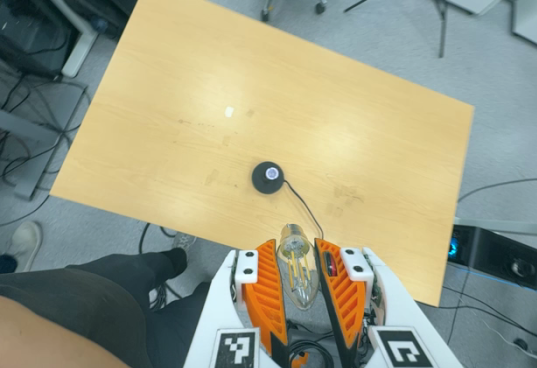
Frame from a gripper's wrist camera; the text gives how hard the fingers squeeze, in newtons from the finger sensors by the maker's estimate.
{"total": 10.0, "left": 9.7, "right": 10.3}